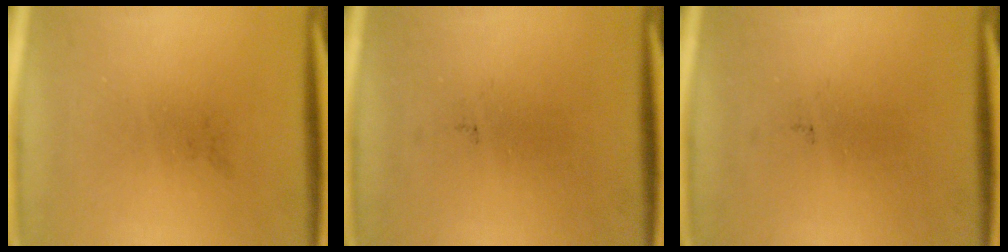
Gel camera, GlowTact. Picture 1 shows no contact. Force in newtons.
{"total": 0.0}
{"total": 0.0}